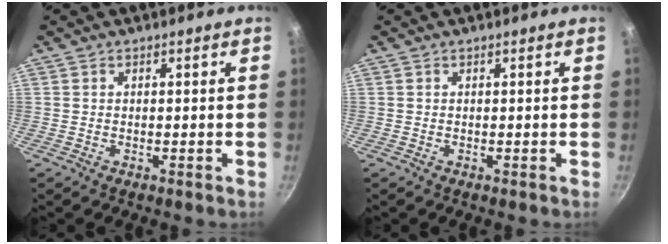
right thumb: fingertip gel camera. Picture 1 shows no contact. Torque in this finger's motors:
{"motor_torque": [0.00, 0.00, 0.00, 0.00, 0.00]}